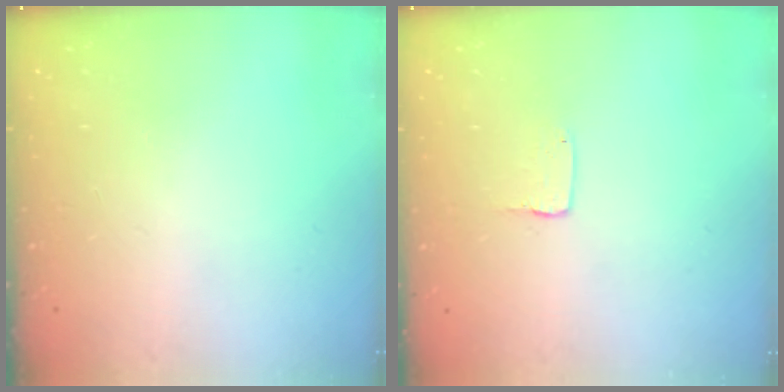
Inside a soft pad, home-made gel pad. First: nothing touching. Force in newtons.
{"total": 2.0, "press": 2.0, "slide": 0.2}